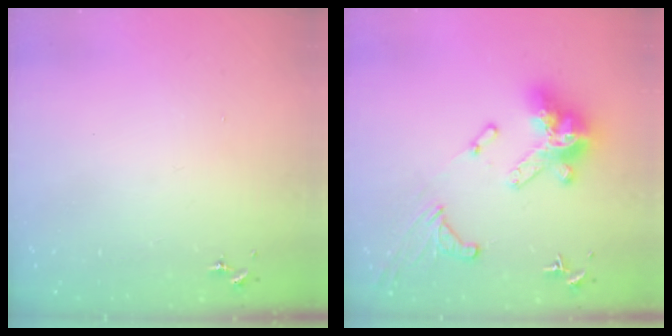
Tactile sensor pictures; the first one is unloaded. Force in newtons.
{"total": 19.2, "press": 19.1, "slide": 2.1}